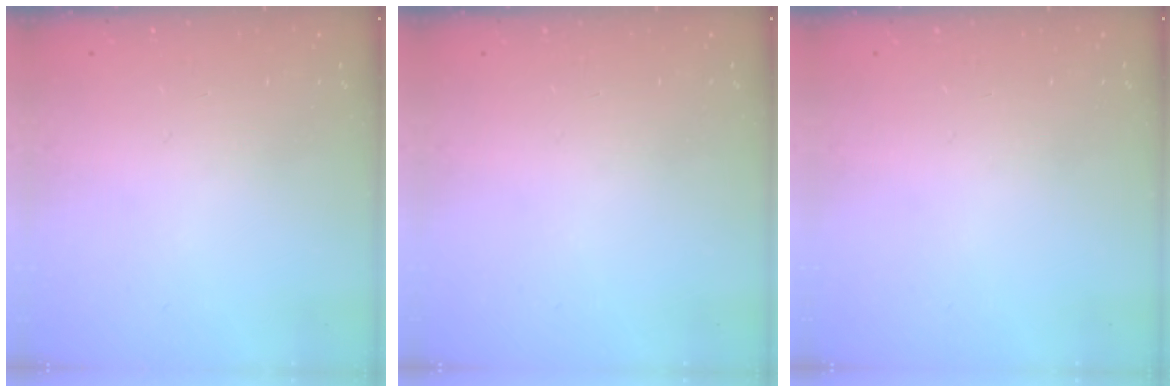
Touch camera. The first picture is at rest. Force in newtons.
{"total": 0.0}
{"total": 0.0}